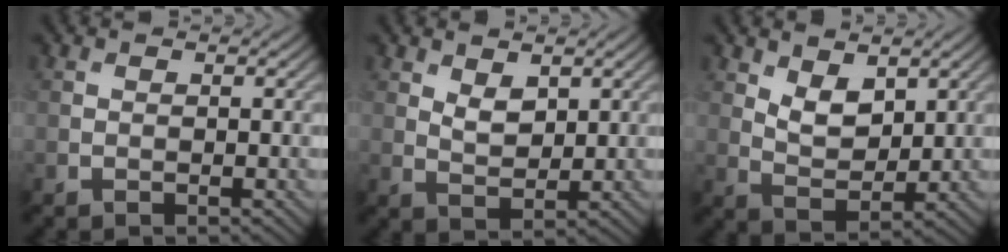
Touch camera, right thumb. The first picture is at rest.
{"total": 2.9, "force": [1.6, 1.5, 1.9], "torque": [-0.039, -0.007, 0.036]}
{"total": 4.8, "force": [2.6, 2.6, 3.1], "torque": [-0.065, -0.011, 0.049]}